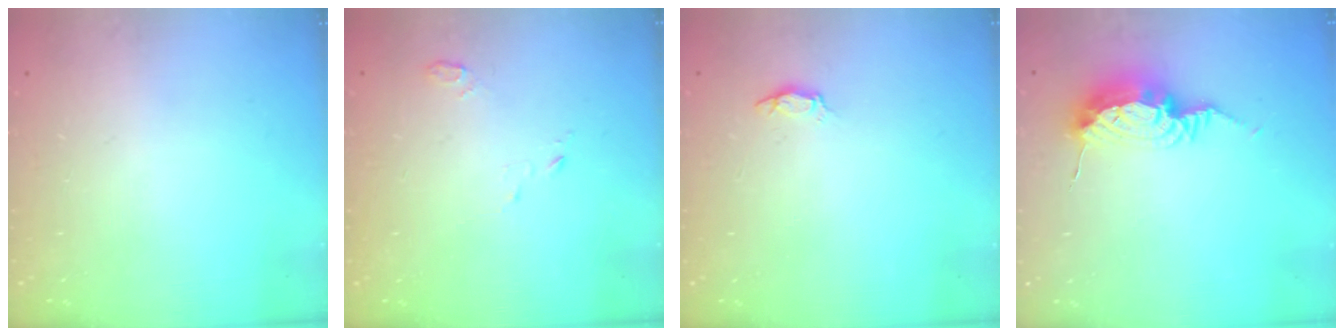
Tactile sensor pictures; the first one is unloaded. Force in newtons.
{"total": 2.8, "press": 2.8, "slide": 0.3}
{"total": 2.9, "press": 2.9, "slide": 0.4}
{"total": 10.0, "press": 10.0, "slide": 1.1}